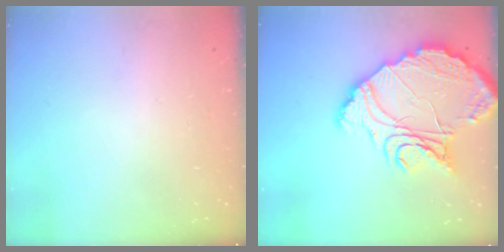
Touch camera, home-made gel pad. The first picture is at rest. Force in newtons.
{"total": 18.1, "press": 18.0, "slide": 1.8}